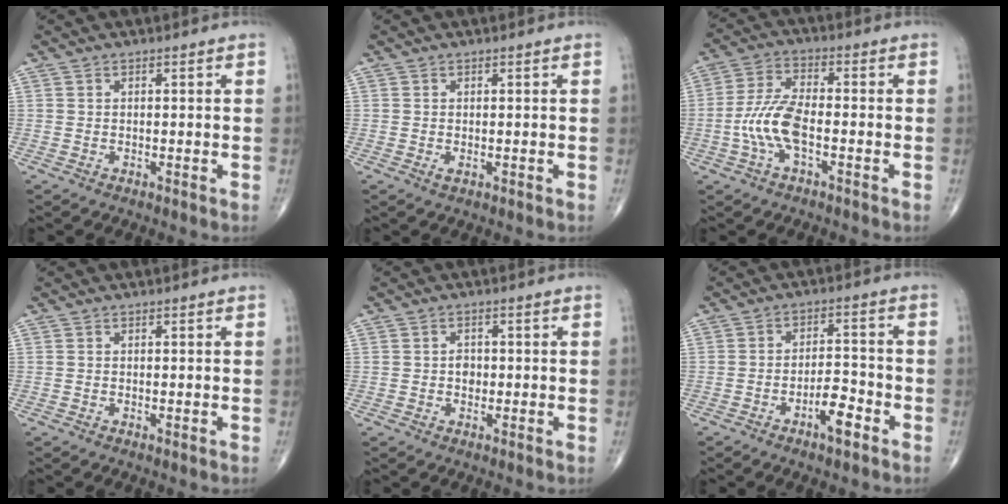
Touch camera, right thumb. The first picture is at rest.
{"total": 0.7, "force": [-0.1, 0.3, 0.6], "torque": [-0.009, -0.002, -0.001]}
{"total": 8.7, "force": [-2.4, 3.4, 7.6], "torque": [-0.172, 0.024, -0.049]}
{"total": 0.0}
{"total": 2.0, "force": [-0.2, 1.5, 1.2], "torque": [-0.008, 0.004, -0.004]}
{"total": 6.2, "force": [-3.4, 2.1, 4.7], "torque": [-0.071, 0.027, -0.055]}